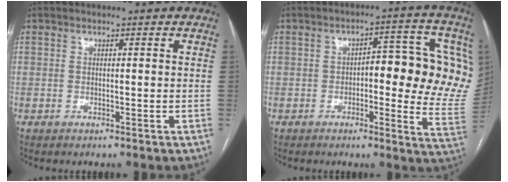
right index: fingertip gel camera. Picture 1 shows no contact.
{"total": 15.3, "force": [1.7, 5.0, 14.4], "torque": [-0.146, 0.017, 0.017]}